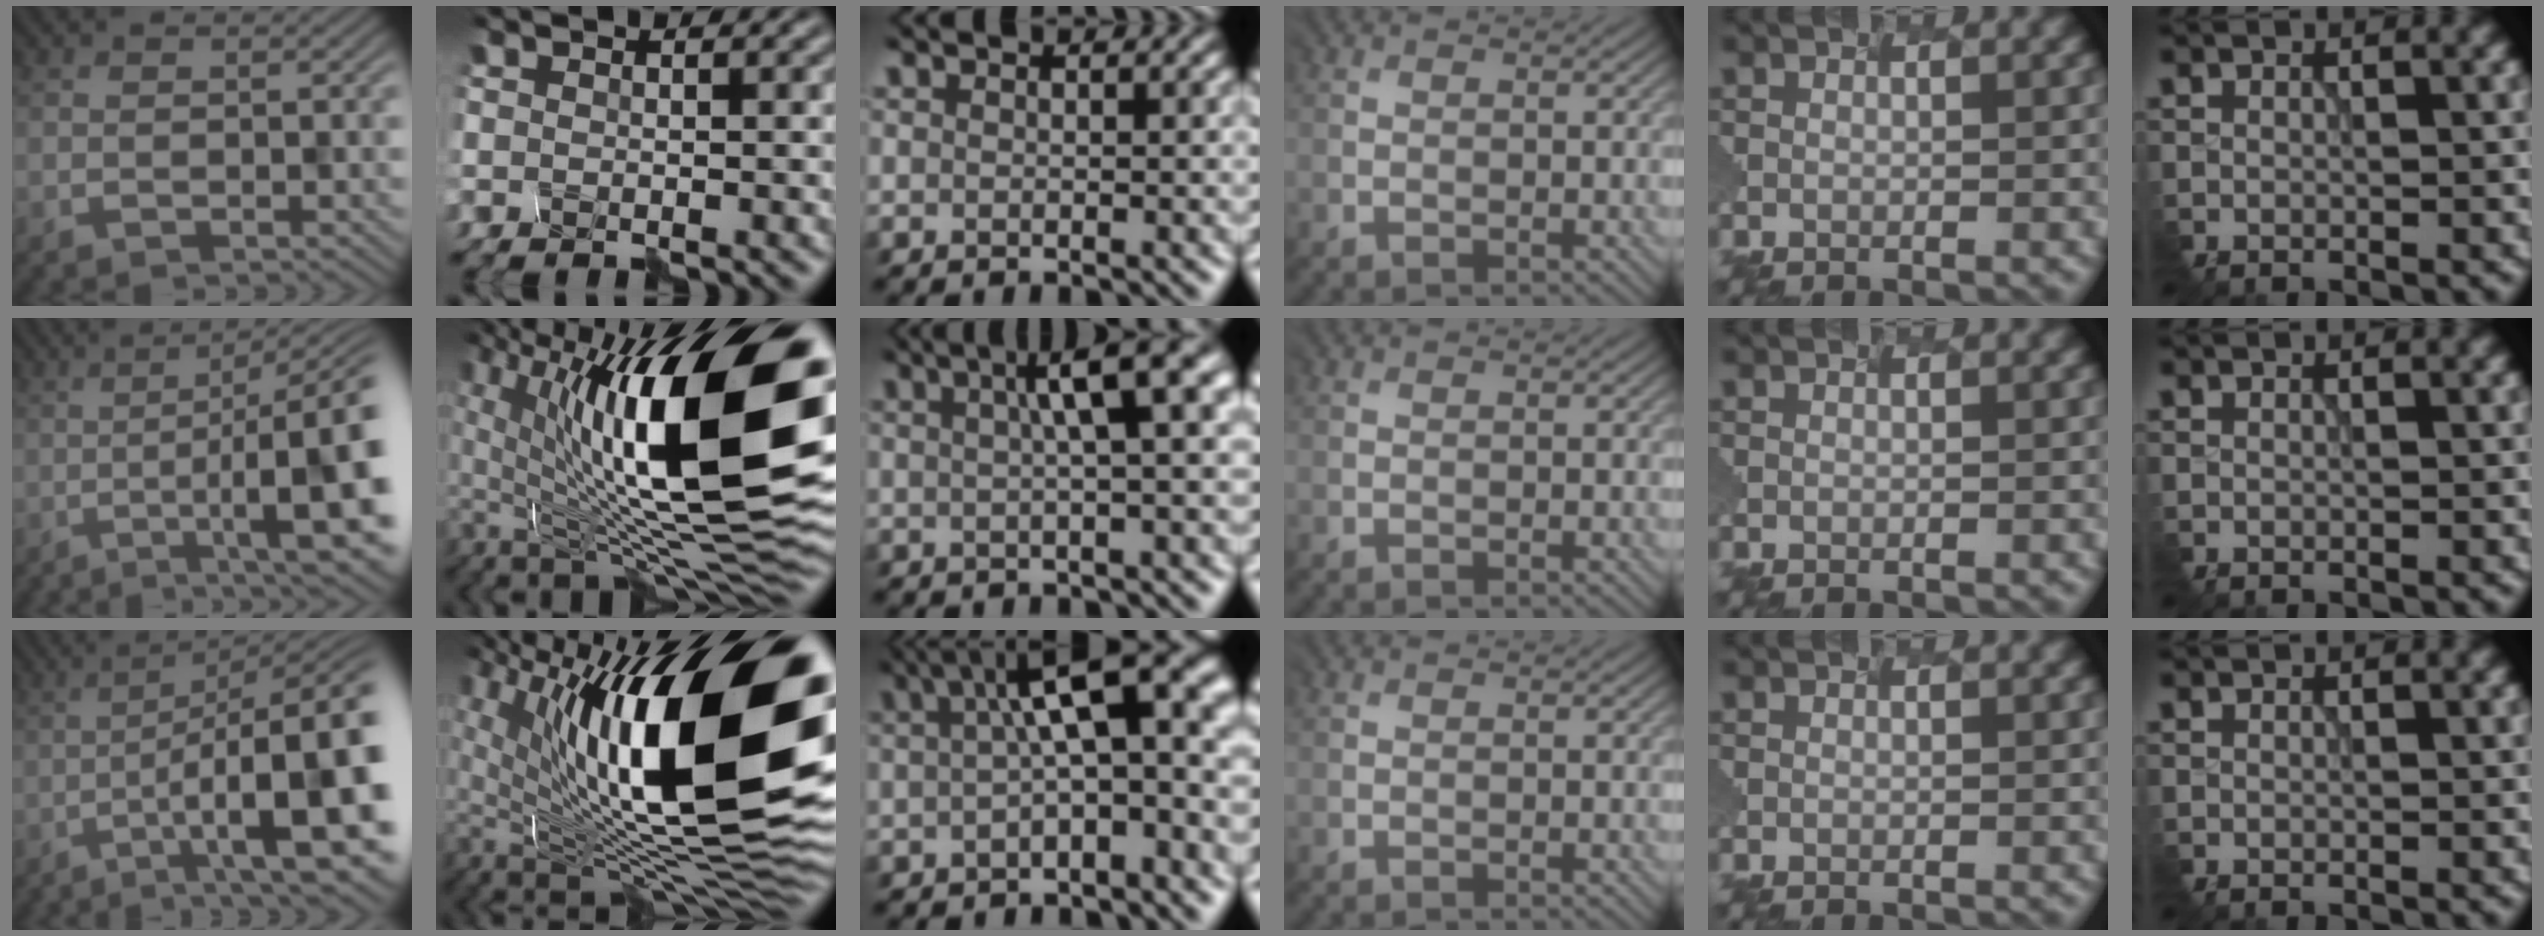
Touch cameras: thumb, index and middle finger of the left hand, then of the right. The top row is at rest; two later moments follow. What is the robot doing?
{"motion": "shake", "object": "plastic piggy bank"}